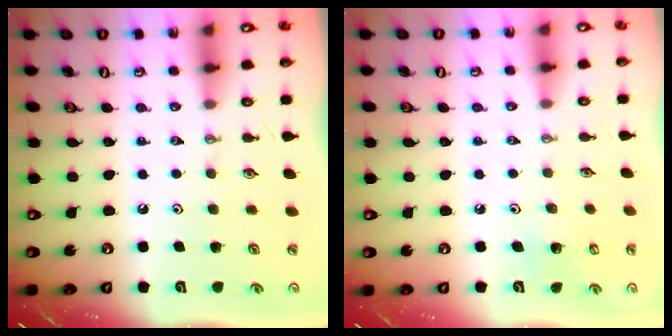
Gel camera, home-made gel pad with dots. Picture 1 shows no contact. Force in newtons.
{"total": 6.1, "press": 6.1, "slide": 0.6}